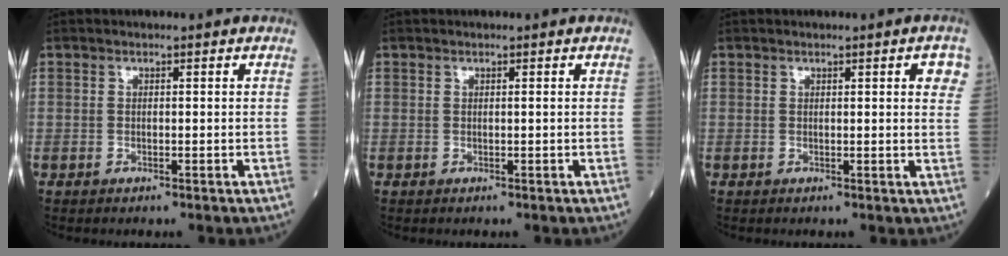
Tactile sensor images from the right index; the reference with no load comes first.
{"total": 0.0}
{"total": 2.9, "force": [1.1, 0.4, 2.6], "torque": [-0.021, 0.001, 0.010]}